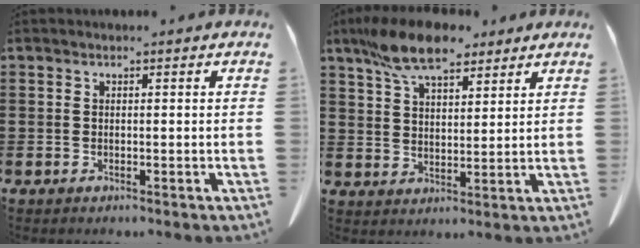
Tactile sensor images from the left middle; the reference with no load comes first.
{"total": 9.5, "force": [7.2, 3.5, 5.2], "torque": [-0.122, -0.005, 0.134]}